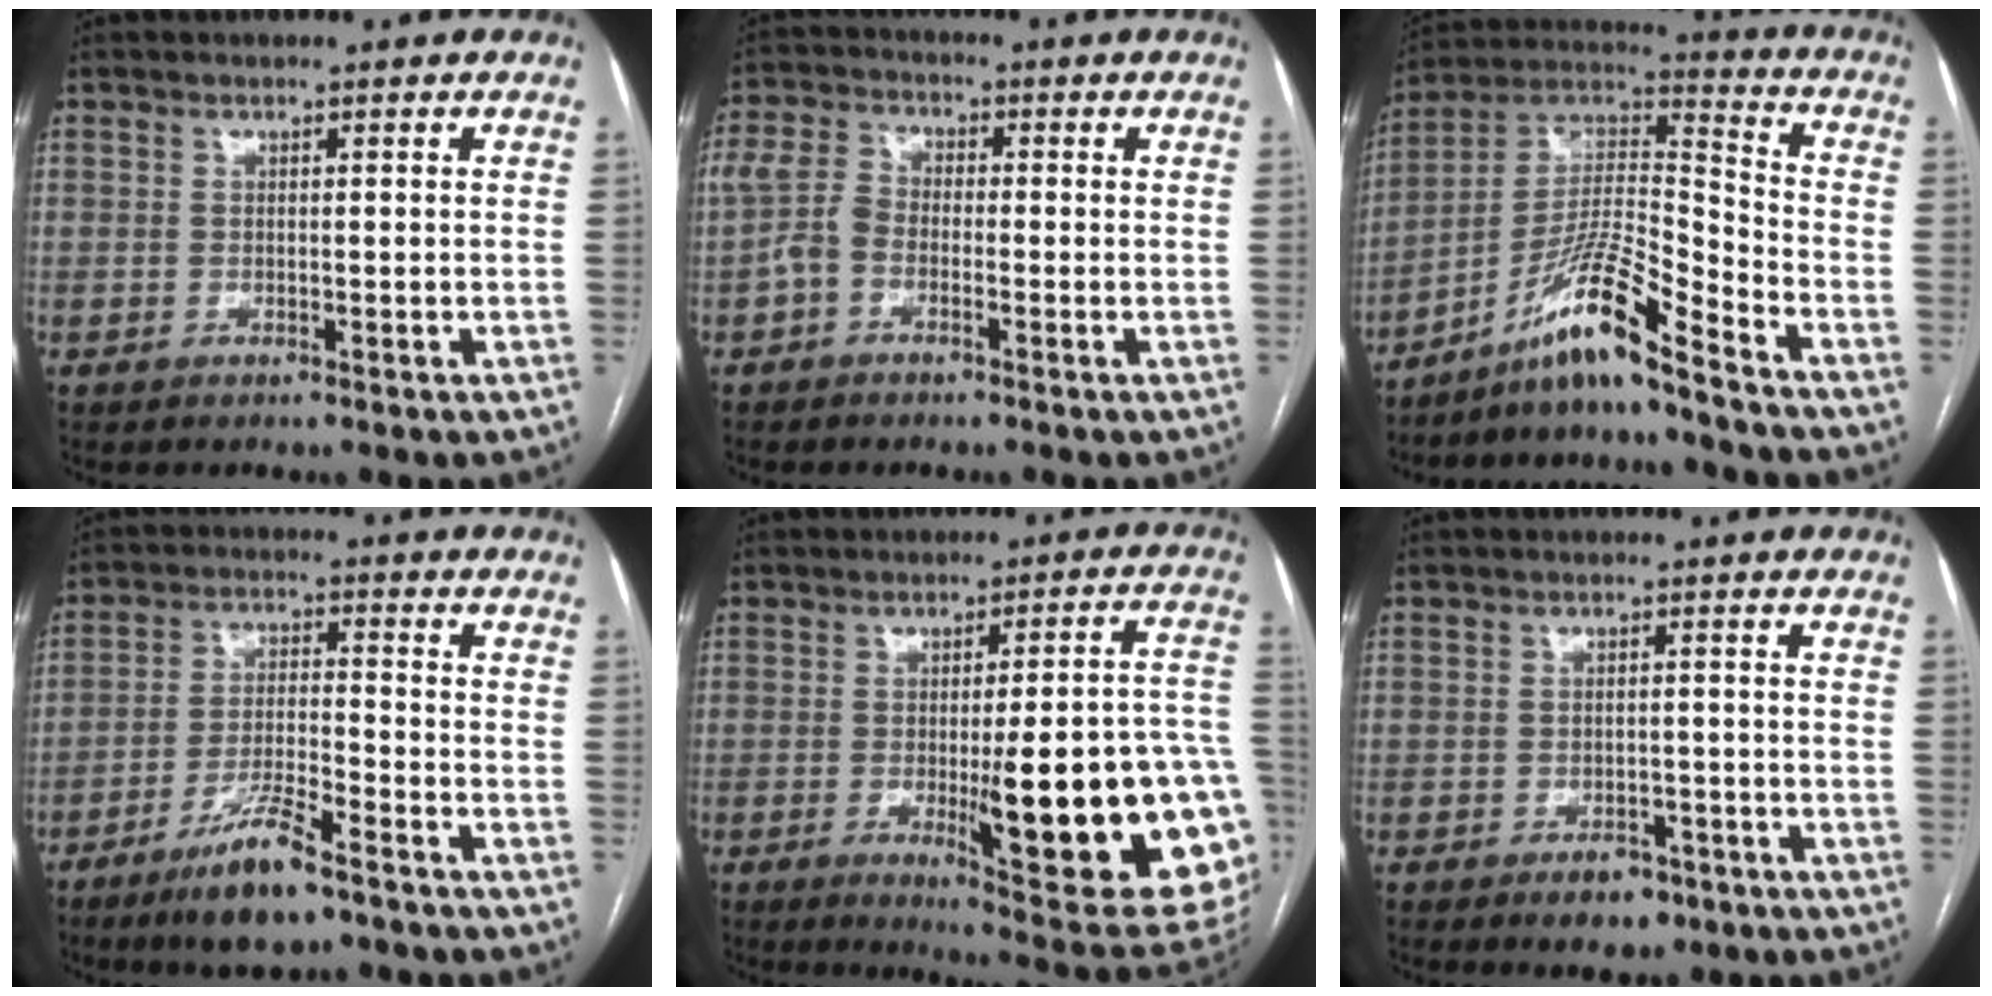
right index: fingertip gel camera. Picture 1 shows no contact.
{"total": 4.0, "force": [-1.4, 2.5, 2.8], "torque": [-0.066, 0.020, -0.035]}
{"total": 12.2, "force": [-9.0, -0.2, 8.1], "torque": [-0.157, 0.012, -0.166]}
{"total": 9.1, "force": [-6.3, 1.2, 6.4], "torque": [-0.124, -0.015, -0.113]}
{"total": 24.9, "force": [-5.6, 3.4, 24.0], "torque": [-0.218, -0.007, -0.061]}
{"total": 4.1, "force": [-2.6, 2.4, 2.1], "torque": [-0.024, 0.003, -0.030]}